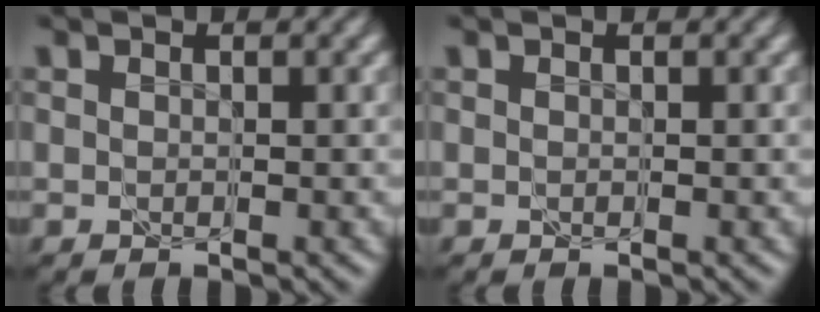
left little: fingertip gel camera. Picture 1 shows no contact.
{"total": 0.0}